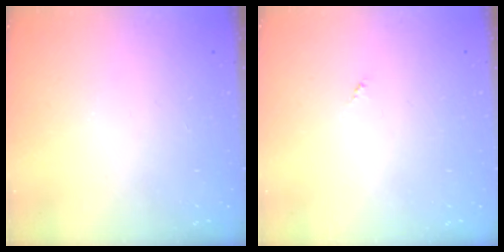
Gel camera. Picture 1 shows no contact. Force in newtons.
{"total": 0.0}